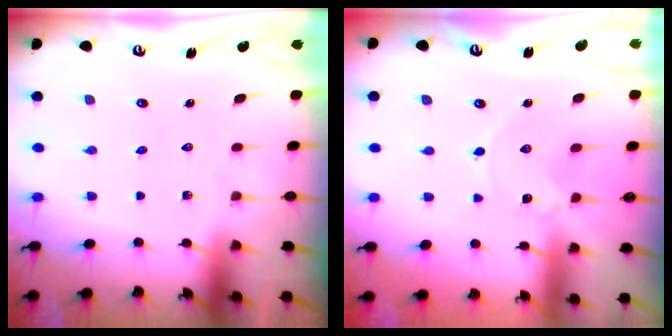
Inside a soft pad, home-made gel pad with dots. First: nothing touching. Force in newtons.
{"total": 0.6, "press": 0.6, "slide": 0.1}